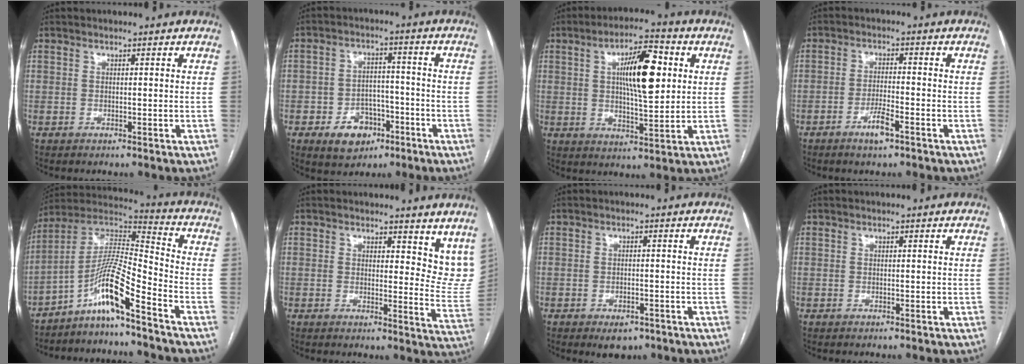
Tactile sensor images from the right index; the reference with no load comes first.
{"total": 7.6, "force": [-3.8, 5.5, 3.7], "torque": [-0.061, 0.016, -0.053]}
{"total": 11.8, "force": [2.8, 3.0, 11.1], "torque": [-0.188, 0.011, 0.044]}
{"total": 4.1, "force": [-2.5, 0.5, 3.2], "torque": [-0.063, -0.003, -0.044]}
{"total": 11.3, "force": [-7.4, -0.1, 8.5], "torque": [-0.171, 0.013, -0.142]}
{"total": 10.1, "force": [8.4, 4.2, 3.7], "torque": [-0.009, -0.037, 0.074]}
{"total": 3.3, "force": [-2.0, 1.7, 1.9], "torque": [-0.026, -0.002, -0.019]}
{"total": 0.0}